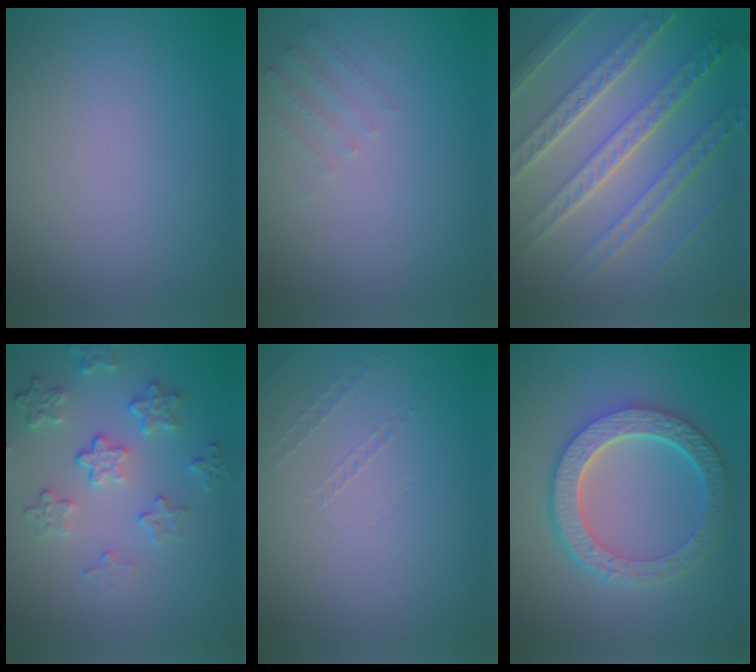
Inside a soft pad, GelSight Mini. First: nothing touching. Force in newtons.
{"total": 1.3, "press": 1.3, "slide": 0.4}
{"total": 8.8, "press": 6.2, "slide": 6.2}
{"total": 4.1, "press": 3.2, "slide": 2.6}
{"total": 0.5, "press": 0.2, "slide": 0.5}
{"total": 6.8, "press": 5.1, "slide": 4.5}